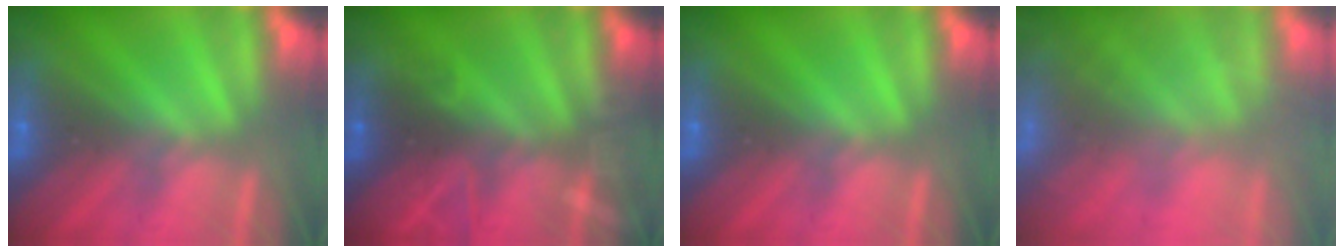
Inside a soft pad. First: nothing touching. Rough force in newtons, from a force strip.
{"total": 2.9}
{"total": 0.0}
{"total": 7.1}